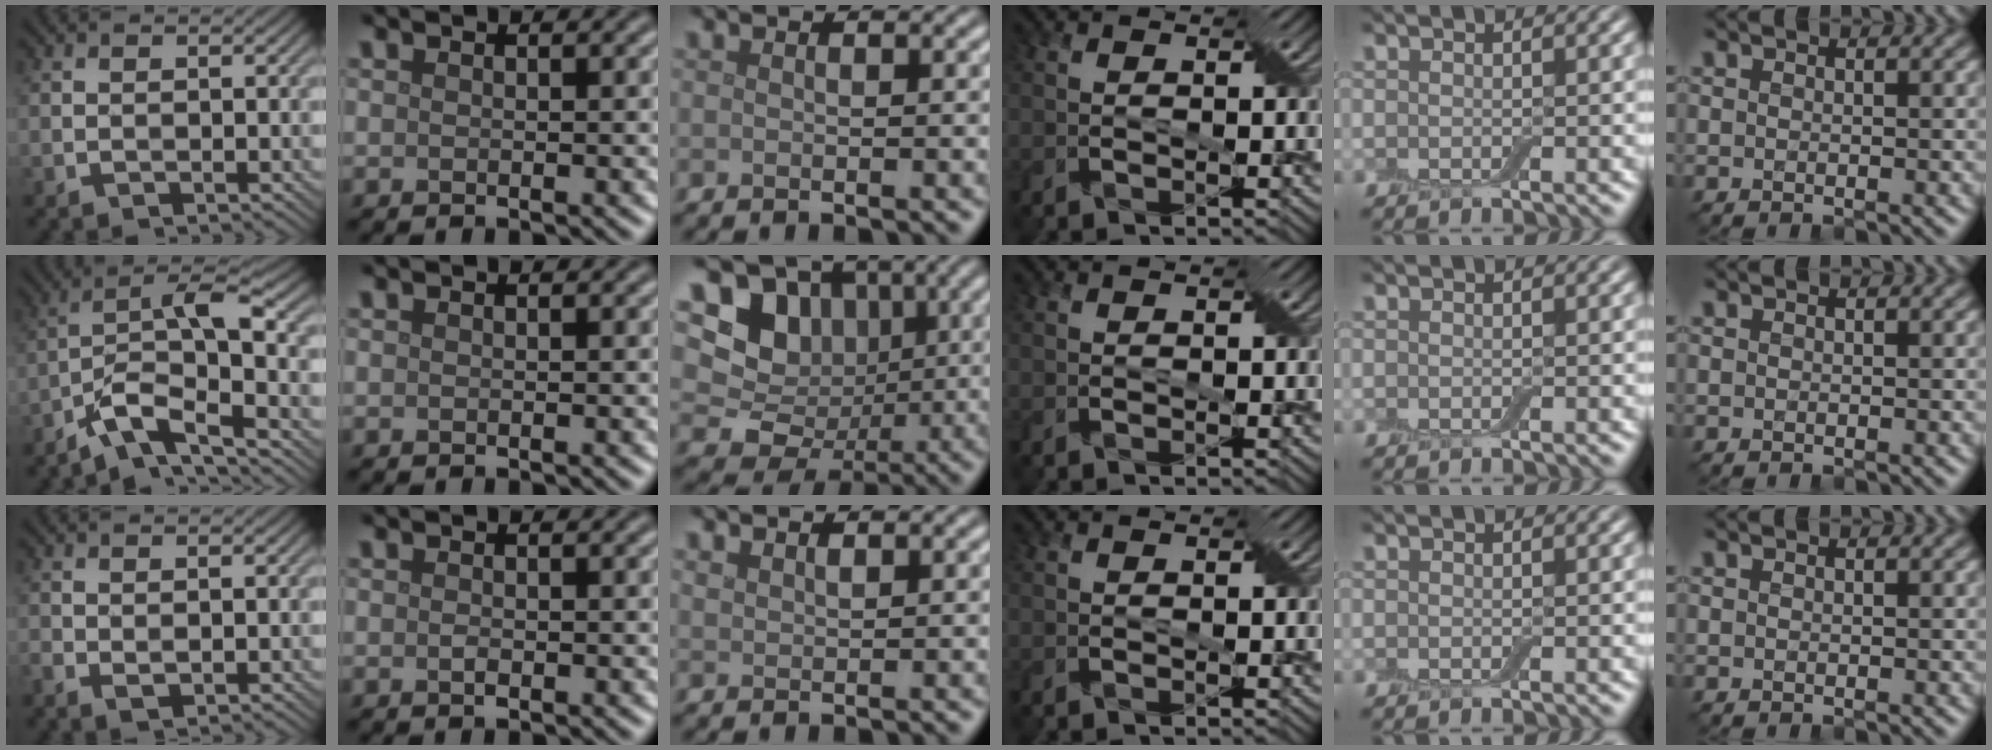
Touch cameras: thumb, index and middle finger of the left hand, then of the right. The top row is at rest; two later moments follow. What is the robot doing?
{"motion": "cut", "object": "aluminum foil"}